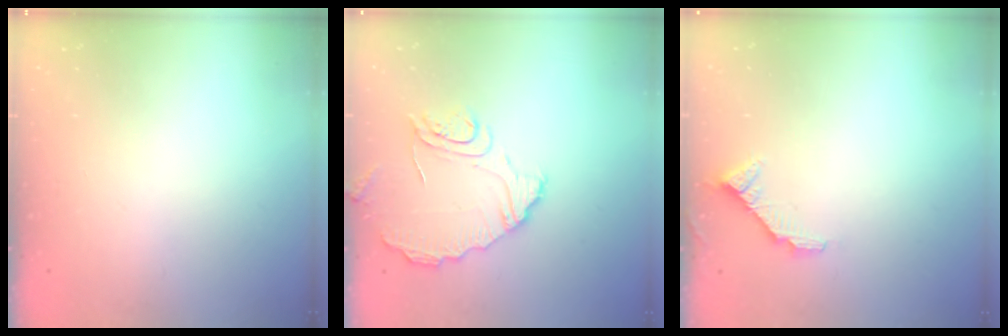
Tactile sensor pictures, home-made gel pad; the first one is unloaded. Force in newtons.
{"total": 10.5, "press": 10.5, "slide": 0.5}
{"total": 5.4, "press": 5.4, "slide": 0.2}